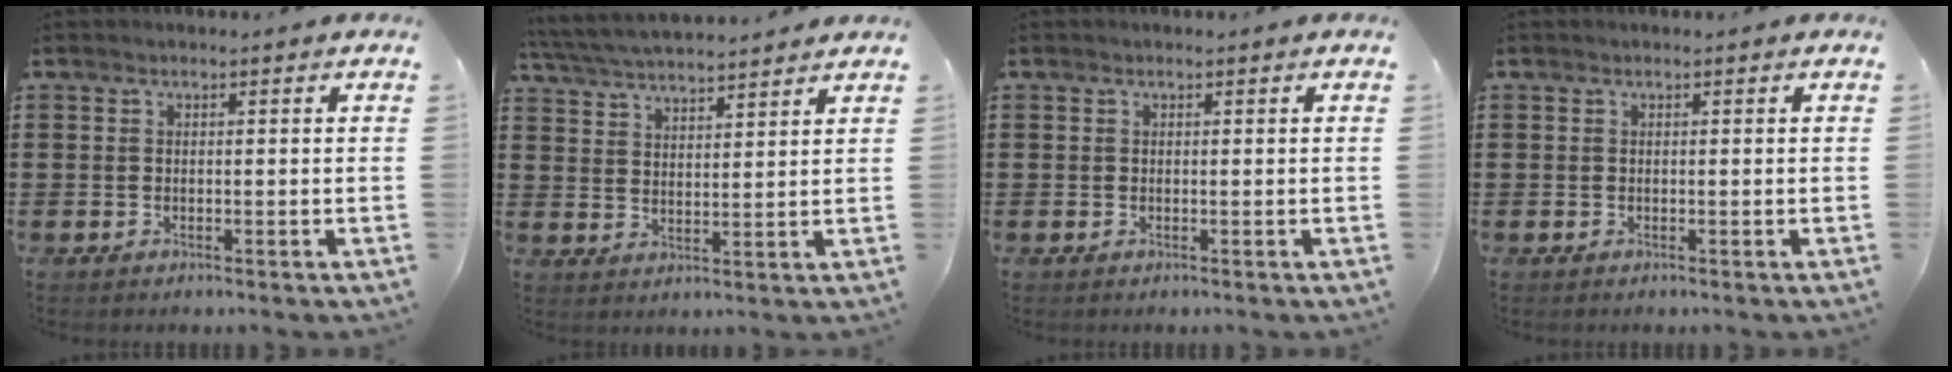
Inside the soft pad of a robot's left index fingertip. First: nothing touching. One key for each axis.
{"total": 5.1, "fx": 5.0, "fy": 0.3, "fz": 1.1, "tx": -0.041, "ty": -0.019, "tz": 0.088}
{"total": 0.0}
{"total": 0.0}